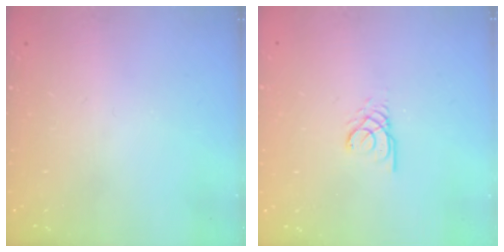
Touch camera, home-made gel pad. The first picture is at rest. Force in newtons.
{"total": 2.4, "press": 2.4, "slide": 0.4}